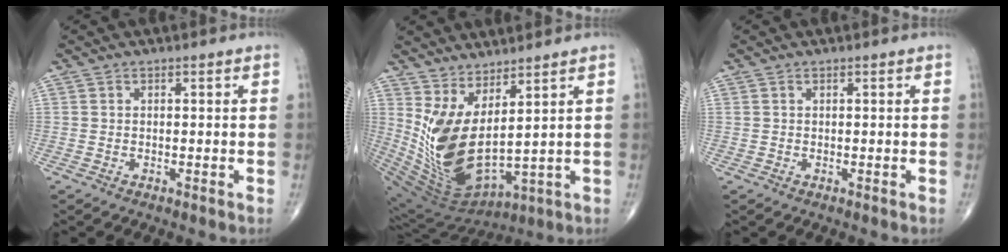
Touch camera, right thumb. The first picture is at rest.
{"total": 14.8, "force": [4.4, 5.3, 13.1], "torque": [-0.258, -0.063, 0.112]}
{"total": 0.0}